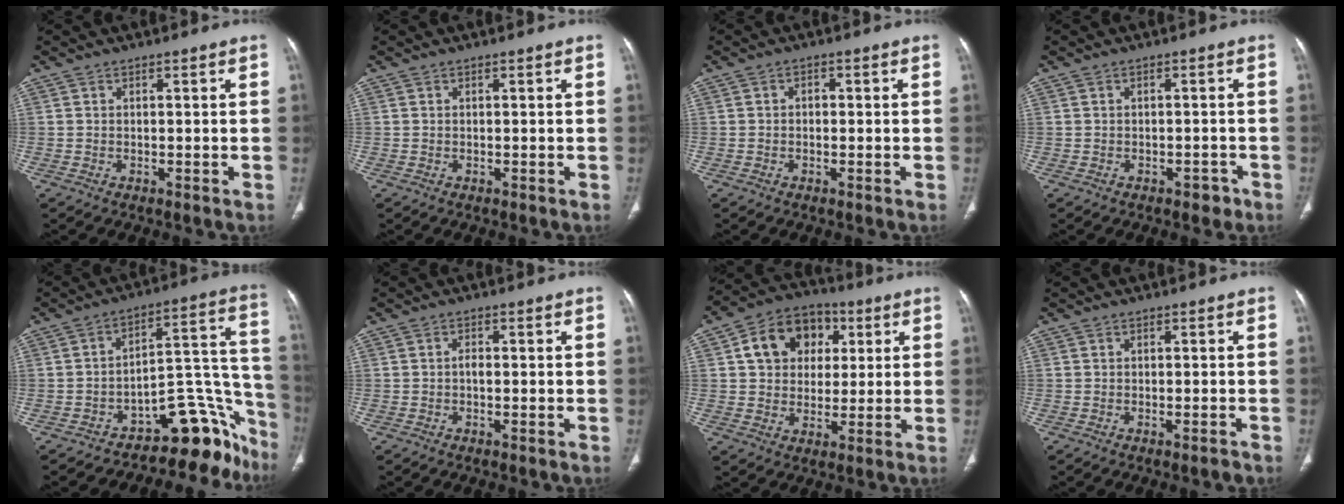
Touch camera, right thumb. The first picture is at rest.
{"total": 0.0}
{"total": 1.2, "force": [0.0, 0.9, 0.8], "torque": [-0.007, 0.007, -0.004]}
{"total": 2.1, "force": [-1.3, 1.3, 0.9], "torque": [-0.004, 0.008, -0.013]}
{"total": 16.9, "force": [-12.9, 7.5, 7.8], "torque": [-0.019, 0.148, -0.181]}
{"total": 1.4, "force": [-0.2, 0.6, 1.2], "torque": [-0.021, 0.001, -0.006]}
{"total": 13.2, "force": [3.7, 10.6, 7.0], "torque": [-0.084, 0.005, 0.054]}
{"total": 1.3, "force": [-0.9, 0.2, 1.0], "torque": [-0.019, 0.001, -0.009]}